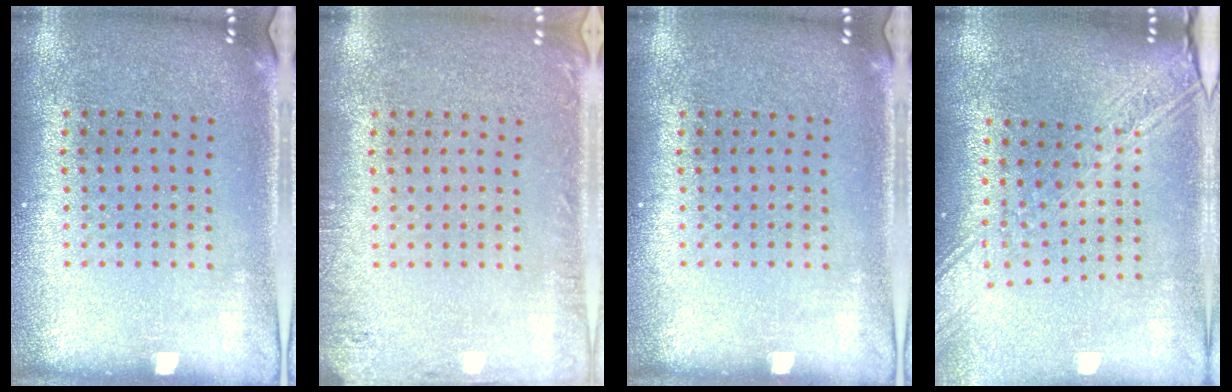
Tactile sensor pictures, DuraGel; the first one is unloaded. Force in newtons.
{"total": 1.5, "press": 1.5, "slide": 0.2}
{"total": 0.0}
{"total": 2.6, "press": 2.1, "slide": 1.6}